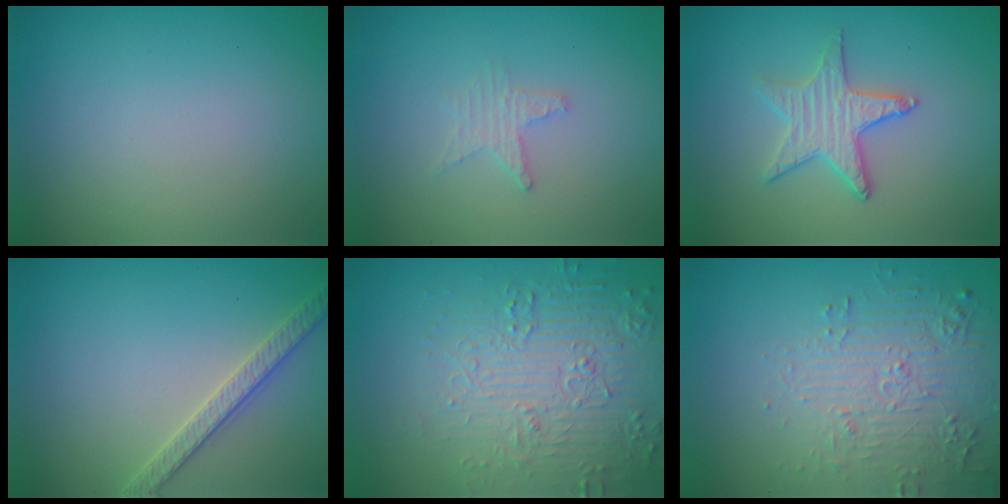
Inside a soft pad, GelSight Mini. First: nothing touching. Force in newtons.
{"total": 1.5, "press": 1.4, "slide": 0.3}
{"total": 3.0, "press": 2.9, "slide": 0.7}
{"total": 2.6, "press": 2.5, "slide": 0.5}
{"total": 5.5, "press": 5.1, "slide": 2.0}
{"total": 5.2, "press": 4.0, "slide": 3.3}